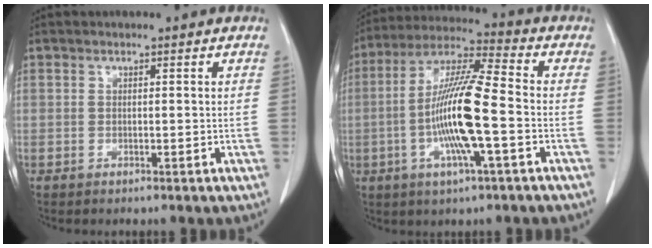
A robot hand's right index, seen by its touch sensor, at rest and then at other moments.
{"total": 14.0, "force": [-2.7, 0.8, 13.7], "torque": [-0.268, 0.001, -0.055]}